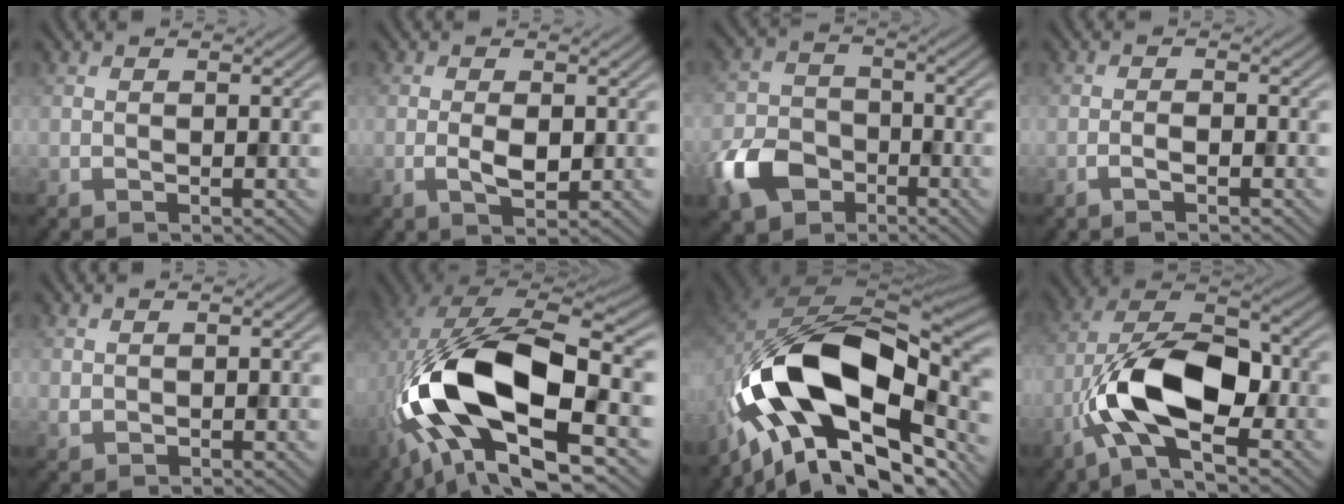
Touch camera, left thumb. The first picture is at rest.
{"total": 2.5, "force": [-0.2, 1.1, 2.2], "torque": [-0.044, -0.003, -0.005]}
{"total": 8.0, "force": [-4.3, 5.5, 3.9], "torque": [-0.098, -0.007, -0.100]}
{"total": 1.2, "force": [-0.8, 0.1, 0.9], "torque": [-0.017, 0.005, -0.018]}
{"total": 0.8, "force": [0.5, 0.5, 0.2], "torque": [-0.010, 0.000, 0.012]}
{"total": 19.4, "force": [-4.2, 9.6, 16.3], "torque": [-0.342, -0.024, -0.062]}
{"total": 17.9, "force": [-5.9, 10.5, 13.2], "torque": [-0.230, -0.002, -0.109]}
{"total": 12.3, "force": [-4.4, 5.7, 10.0], "torque": [-0.205, 0.004, -0.090]}